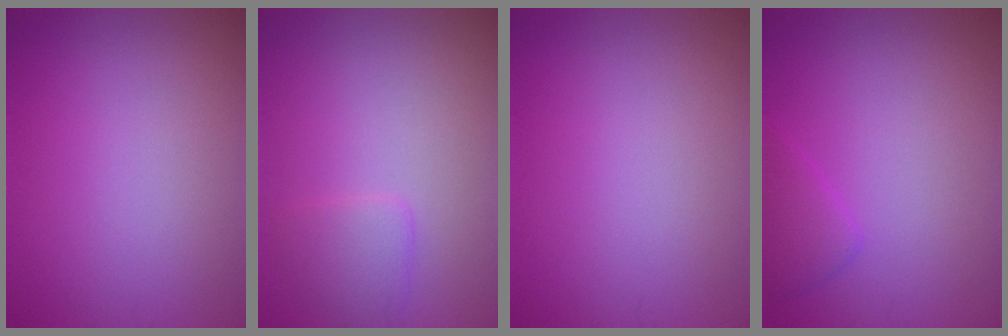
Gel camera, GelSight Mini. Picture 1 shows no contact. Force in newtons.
{"total": 1.6, "press": 1.6, "slide": 0.1}
{"total": 0.0}
{"total": 1.6, "press": 1.6, "slide": 0.1}